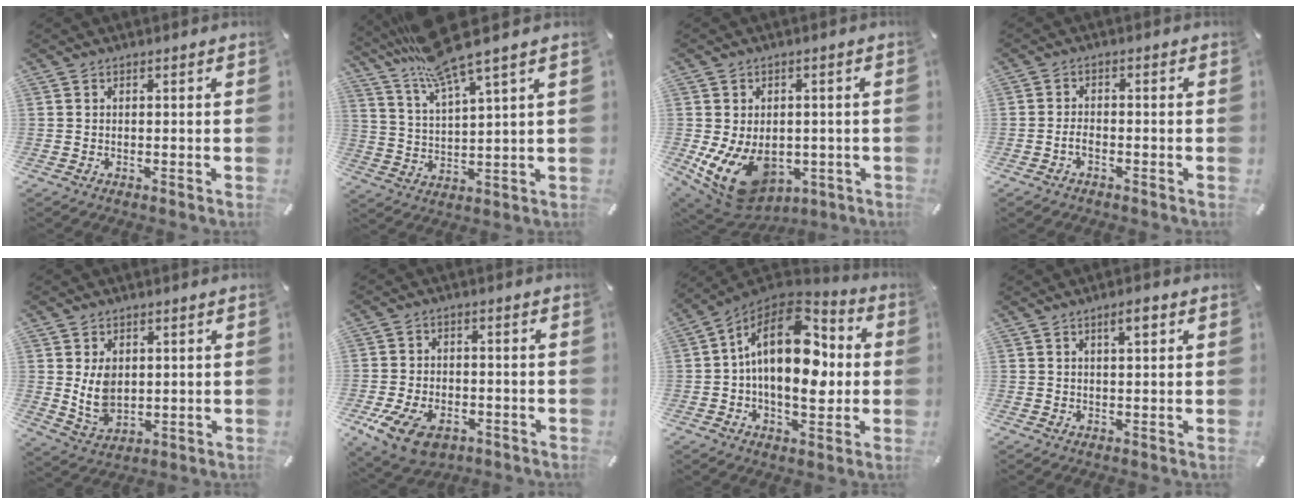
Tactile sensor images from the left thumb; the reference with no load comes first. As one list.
[{"total": 13.4, "force": [10.6, 1.8, 7.8], "torque": [-0.175, -0.045, 0.187]}, {"total": 13.7, "force": [-4.4, 9.8, 8.5], "torque": [-0.146, 0.009, -0.068]}, {"total": 2.5, "force": [-1.4, 1.3, 1.7], "torque": [-0.037, 0.005, -0.028]}, {"total": 7.2, "force": [1.7, 5.5, 4.3], "torque": [-0.098, -0.011, 0.029]}, {"total": 9.3, "force": [-4.5, 6.0, 5.4], "torque": [-0.125, 0.015, -0.081]}, {"total": 19.7, "force": [1.9, 12.2, 15.4], "torque": [-0.273, -0.014, 0.029]}, {"total": 3.6, "force": [1.7, 1.1, 3.0], "torque": [-0.046, -0.001, 0.024]}]